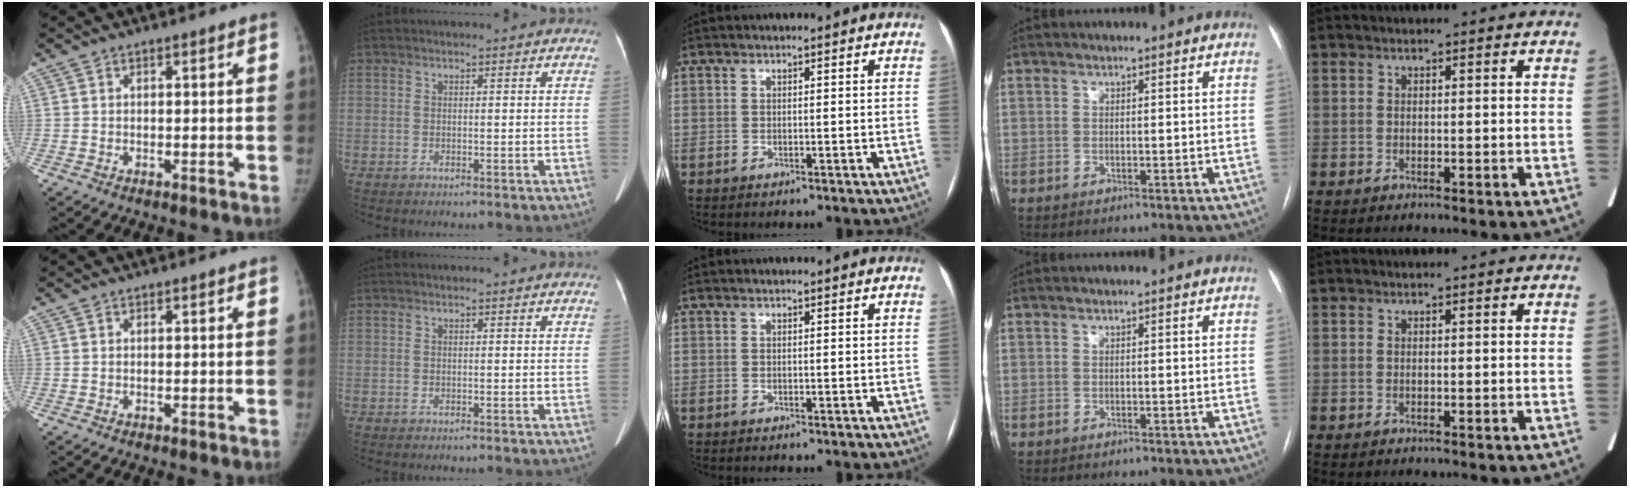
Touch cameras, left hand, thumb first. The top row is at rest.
{}